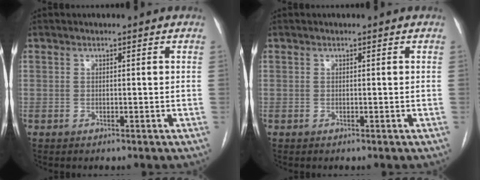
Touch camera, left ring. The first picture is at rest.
{"total": 0.0}